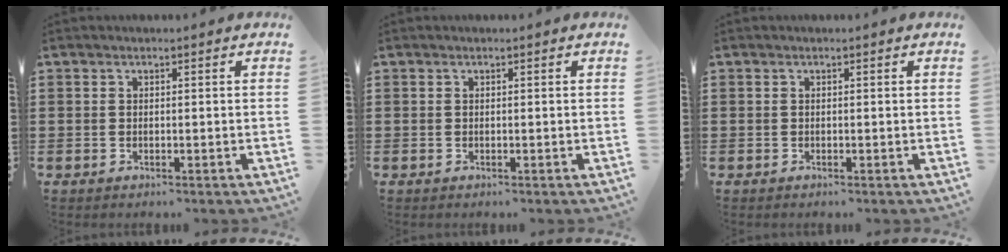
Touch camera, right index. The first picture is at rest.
{"total": 0.0}
{"total": 0.0}